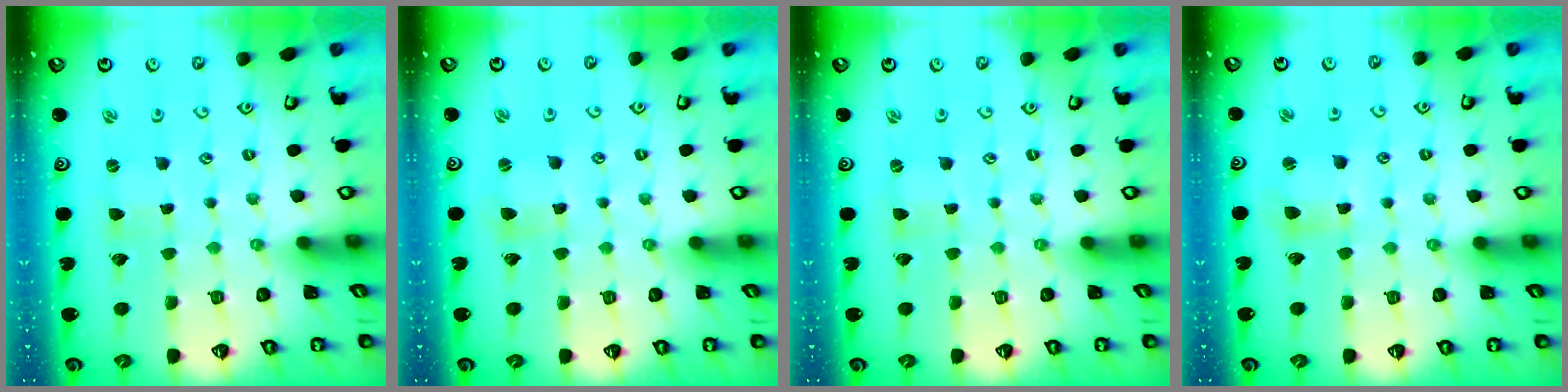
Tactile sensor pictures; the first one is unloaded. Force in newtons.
{"total": 1.6, "press": 1.6, "slide": 0.3}
{"total": 0.0}
{"total": 4.6, "press": 4.6, "slide": 0.4}